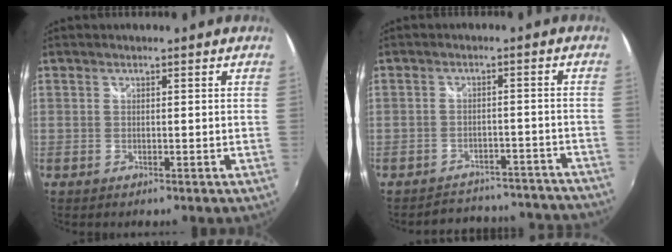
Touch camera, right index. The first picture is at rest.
{"total": 16.5, "force": [-15.3, 5.2, 3.5], "torque": [-0.073, 0.034, -0.176]}